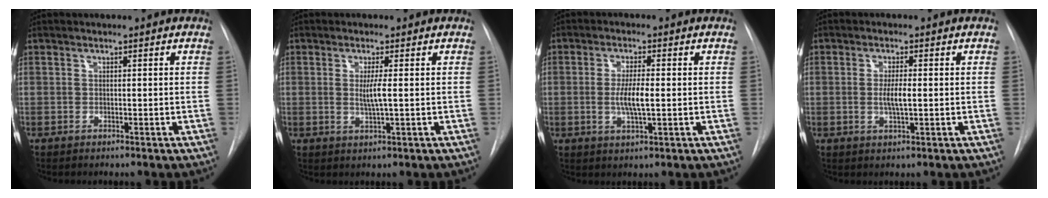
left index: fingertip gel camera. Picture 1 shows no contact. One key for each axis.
{"total": 2.7, "fx": 0.0, "fy": -0.2, "fz": 2.7, "tx": -0.056, "ty": -0.008, "tz": 0.001}
{"total": 4.8, "fx": -0.5, "fy": 0.8, "fz": 4.7, "tx": -0.094, "ty": -0.008, "tz": -0.008}
{"total": 3.1, "fx": -0.3, "fy": 0.4, "fz": 3.1, "tx": -0.058, "ty": -0.005, "tz": -0.004}